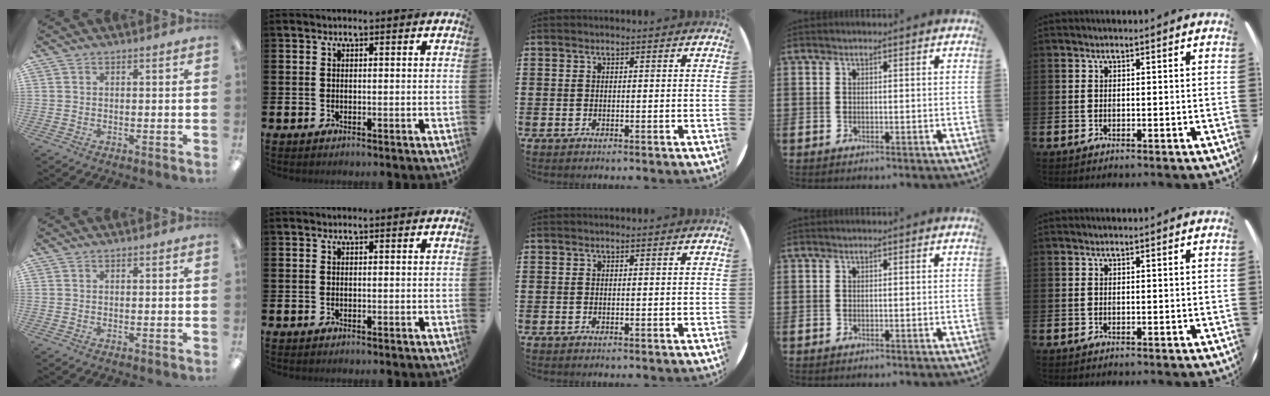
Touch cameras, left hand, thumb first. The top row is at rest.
{}